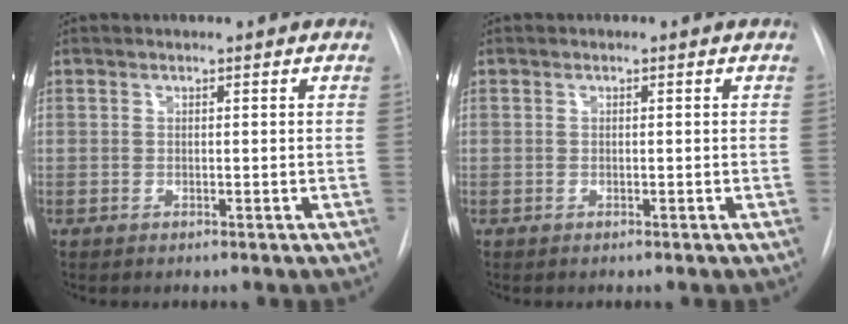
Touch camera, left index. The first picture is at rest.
{"total": 0.0}